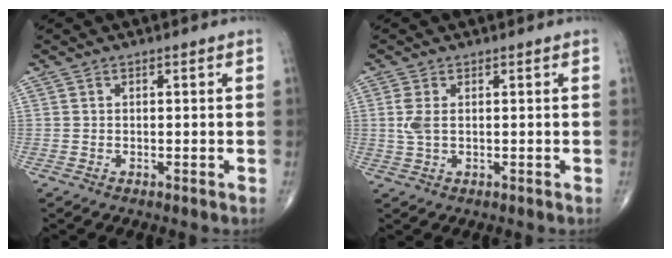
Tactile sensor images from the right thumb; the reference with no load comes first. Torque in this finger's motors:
{"motor_torque": [0.22, 0.40, 0.37, -0.15, 0.00]}